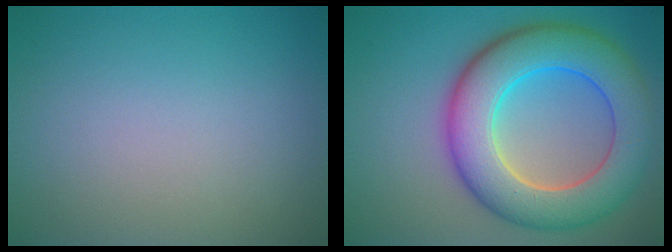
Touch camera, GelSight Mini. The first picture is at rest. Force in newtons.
{"total": 10.4, "press": 10.4, "slide": 0.4}